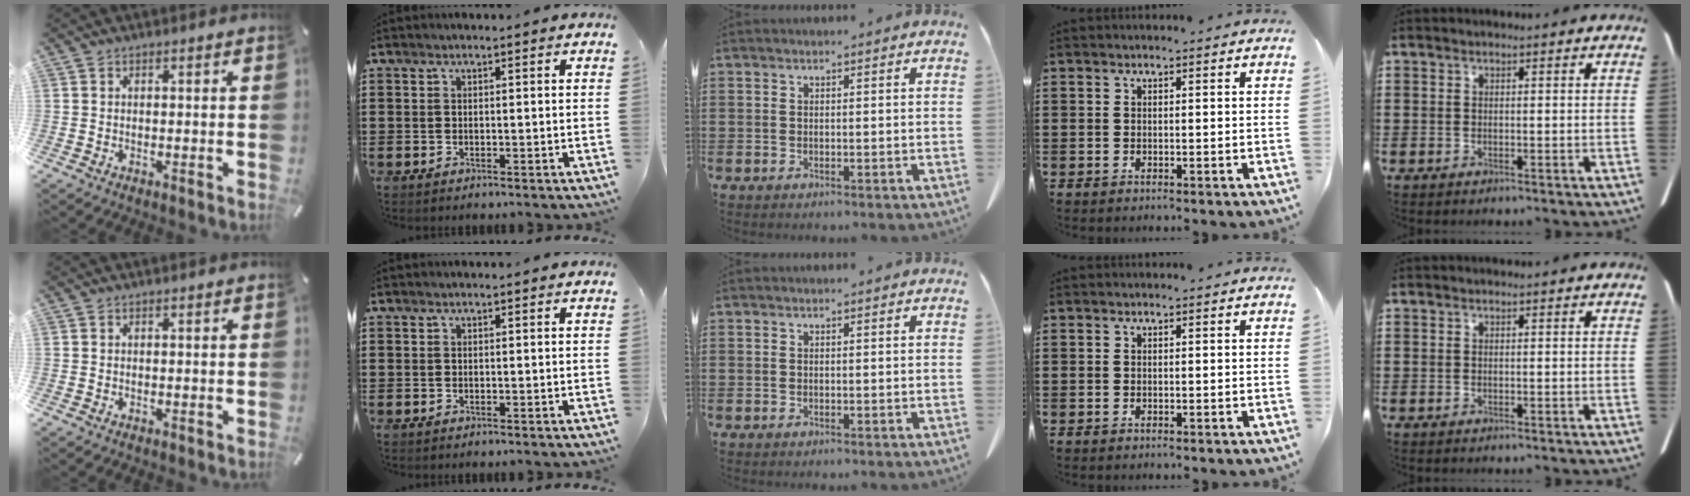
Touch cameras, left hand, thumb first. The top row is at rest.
{}